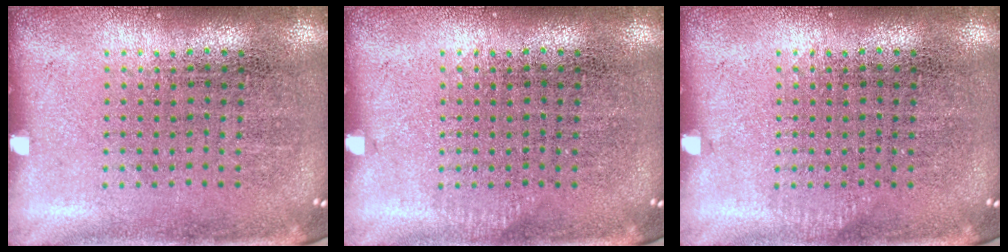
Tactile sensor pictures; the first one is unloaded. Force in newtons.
{"total": 0.6, "press": 0.6, "slide": 0.2}
{"total": 0.6, "press": 0.6, "slide": 0.2}